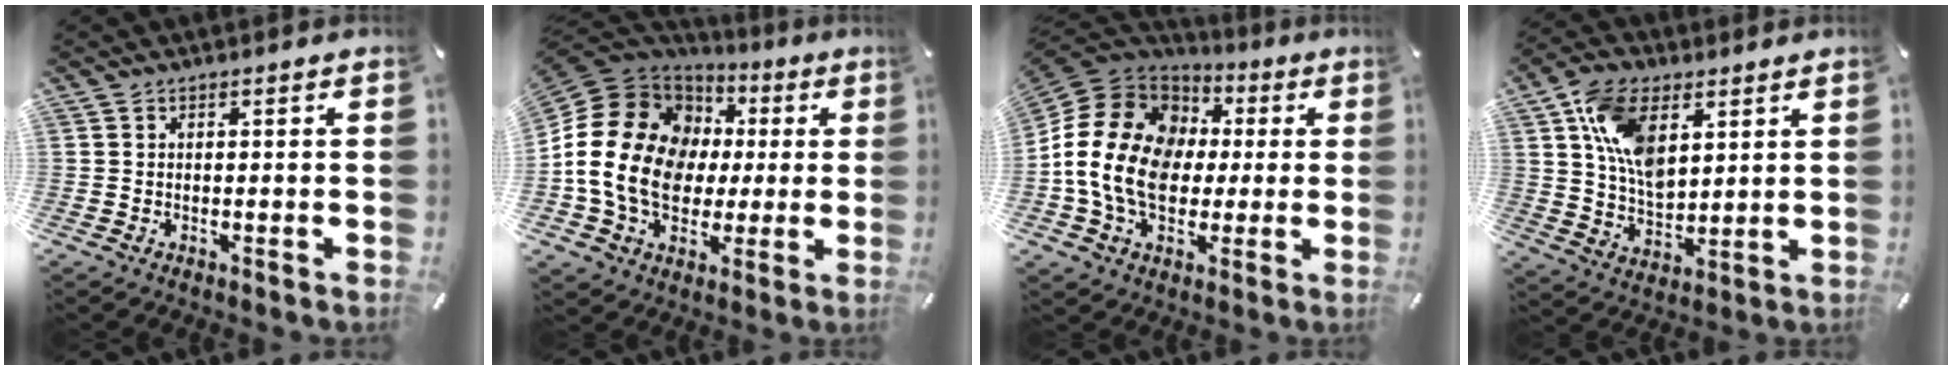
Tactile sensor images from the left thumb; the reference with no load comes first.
{"total": 20.0, "force": [-0.9, 16.8, 10.9], "torque": [-0.222, 0.003, -0.019]}
{"total": 18.2, "force": [-1.4, 14.8, 10.6], "torque": [-0.232, 0.019, -0.028]}
{"total": 13.0, "force": [5.0, 8.2, 8.8], "torque": [-0.184, -0.006, 0.092]}